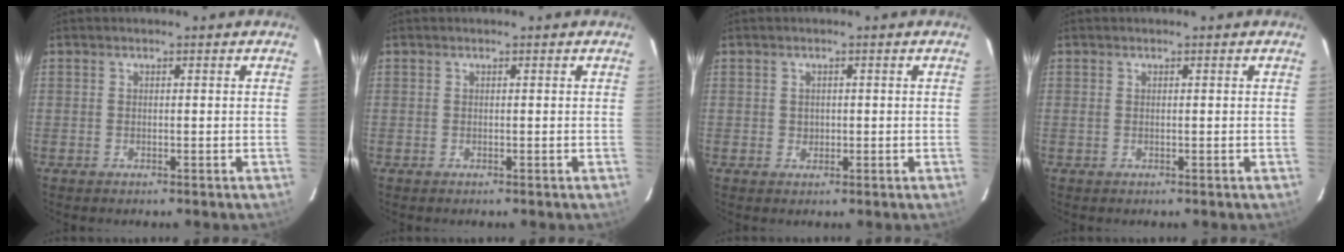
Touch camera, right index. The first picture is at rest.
{"total": 0.0}
{"total": 1.3, "force": [0.0, 1.3, 0.2], "torque": [0.001, 0.003, 0.002]}
{"total": 0.0}